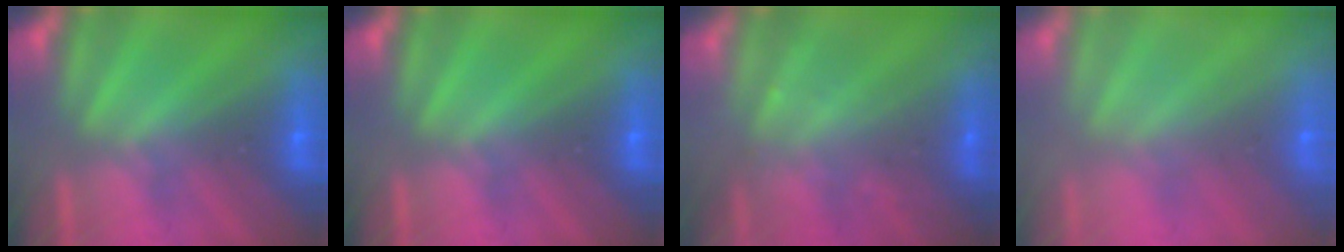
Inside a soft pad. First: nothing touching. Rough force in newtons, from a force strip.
{"total": 0.0}
{"total": 2.2}
{"total": 8.5}